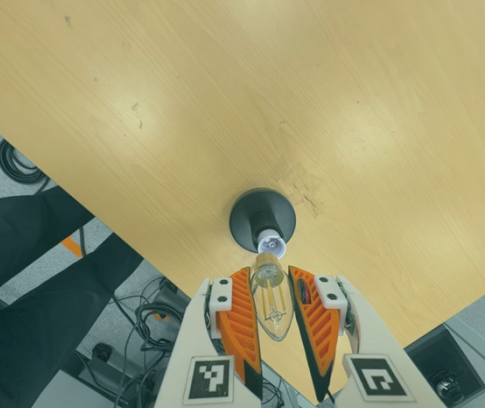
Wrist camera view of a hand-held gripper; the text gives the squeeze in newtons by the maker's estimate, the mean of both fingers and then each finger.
{"total": 10.4, "left": 9.5, "right": 11.2}